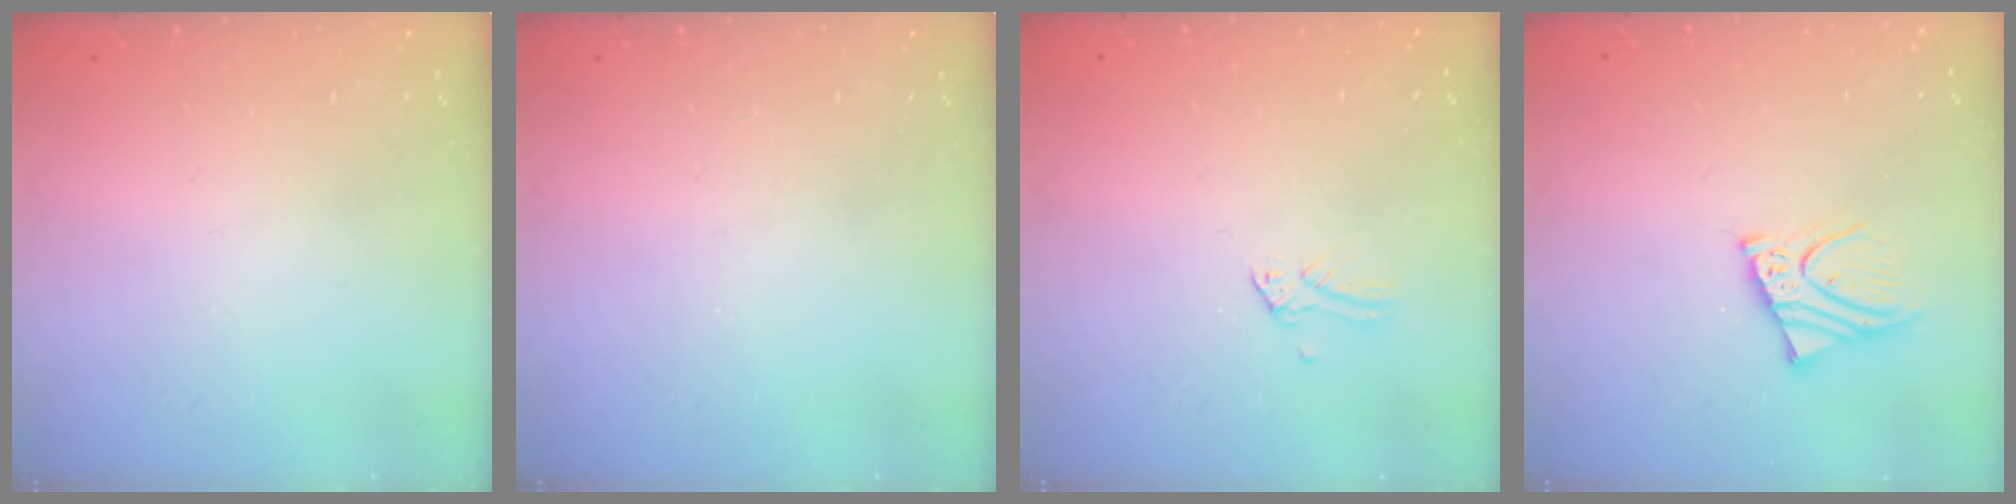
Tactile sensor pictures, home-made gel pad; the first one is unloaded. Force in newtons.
{"total": 0.0}
{"total": 0.0}
{"total": 6.7, "press": 6.7, "slide": 0.7}